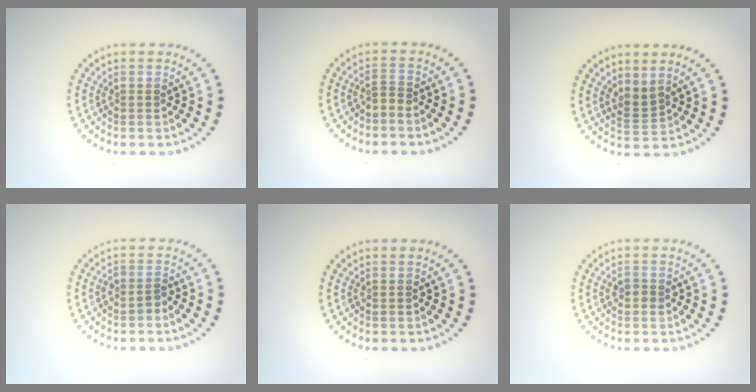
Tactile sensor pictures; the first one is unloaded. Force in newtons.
{"total": 0.9, "press": 0.3, "slide": 0.9}
{"total": 1.8, "press": 1.3, "slide": 1.3}
{"total": 1.3, "press": 1.0, "slide": 0.8}
{"total": 0.0}
{"total": 0.9, "press": 0.9, "slide": 0.3}